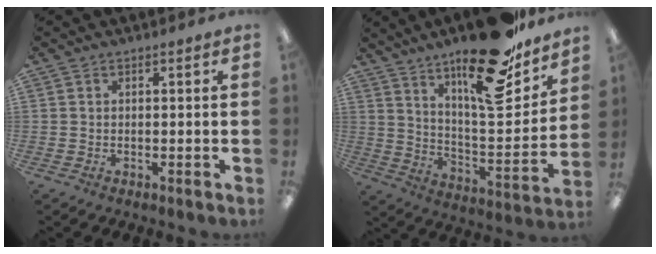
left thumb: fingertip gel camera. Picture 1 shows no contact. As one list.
[{"total": 22.5, "force": [16.2, 7.0, 14.1], "torque": [-0.210, -0.110, 0.268]}]